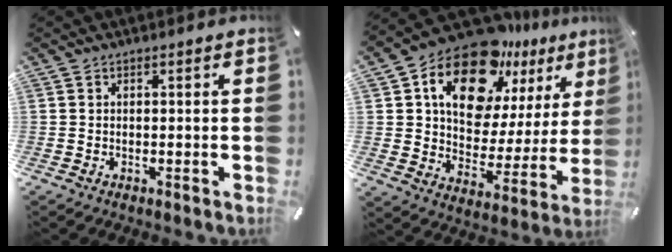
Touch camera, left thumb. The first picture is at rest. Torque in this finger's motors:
{"motor_torque": [2.51, 2.49, 1.97, -0.80, 0.22]}